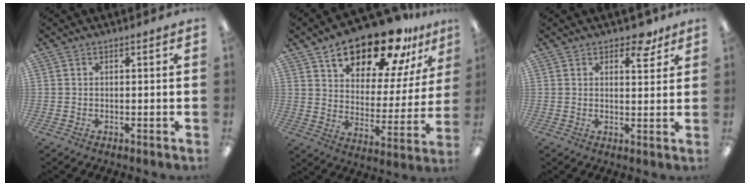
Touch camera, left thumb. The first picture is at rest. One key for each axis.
{"total": 19.4, "fx": 14.6, "fy": 8.3, "fz": 9.8, "tx": -0.154, "ty": -0.093, "tz": 0.247}
{"total": 6.1, "fx": 4.3, "fy": 2.9, "fz": 3.3, "tx": -0.027, "ty": -0.020, "tz": 0.069}